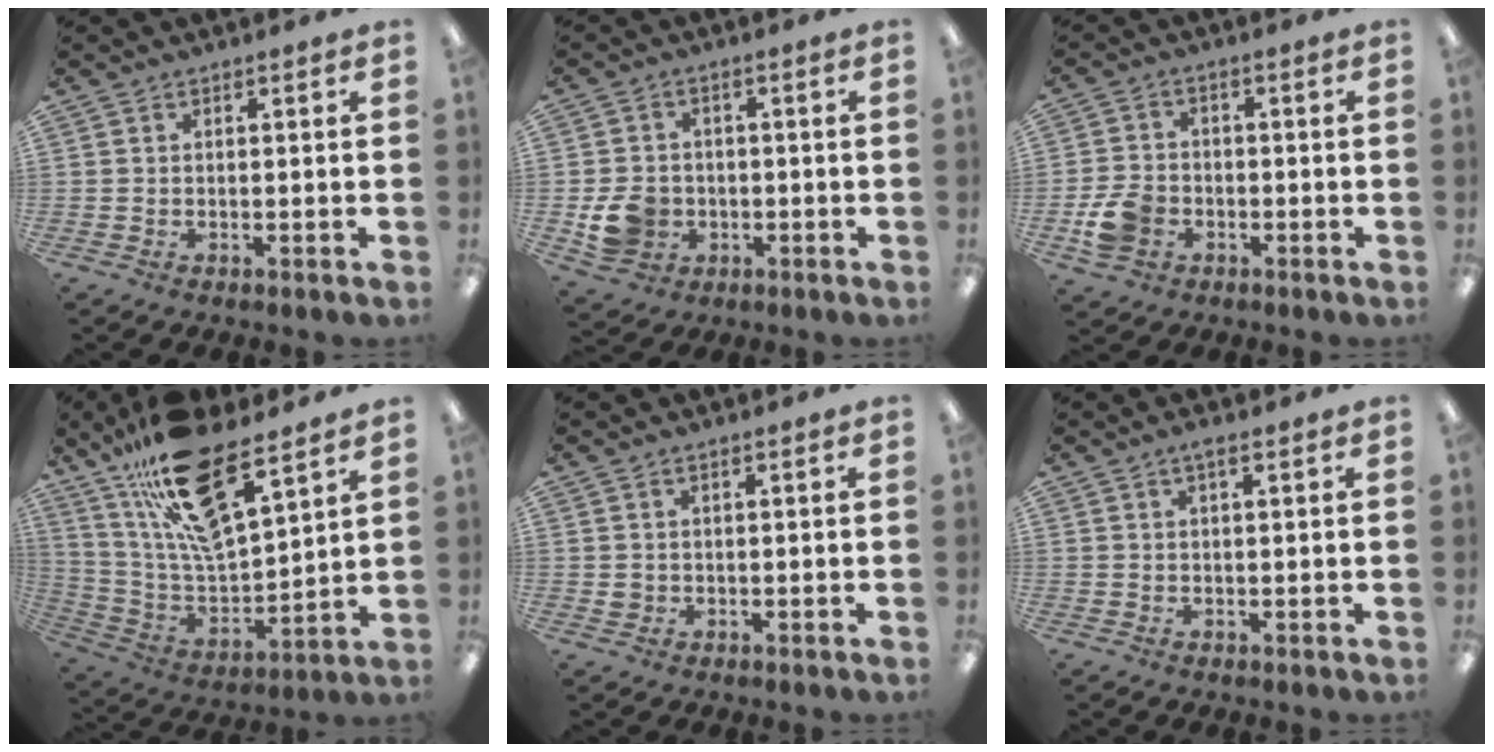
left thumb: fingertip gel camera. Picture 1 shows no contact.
{"total": 7.5, "force": [-1.8, 6.6, 3.3], "torque": [-0.068, 0.009, -0.030]}
{"total": 7.1, "force": [-2.7, 5.4, 3.8], "torque": [-0.076, 0.010, -0.049]}
{"total": 20.9, "force": [14.7, 6.7, 13.2], "torque": [-0.251, -0.083, 0.254]}
{"total": 1.2, "force": [0.5, 1.0, 0.4], "torque": [-0.010, 0.003, 0.009]}
{"total": 1.9, "force": [1.0, 0.3, 1.5], "torque": [-0.024, -0.001, 0.015]}